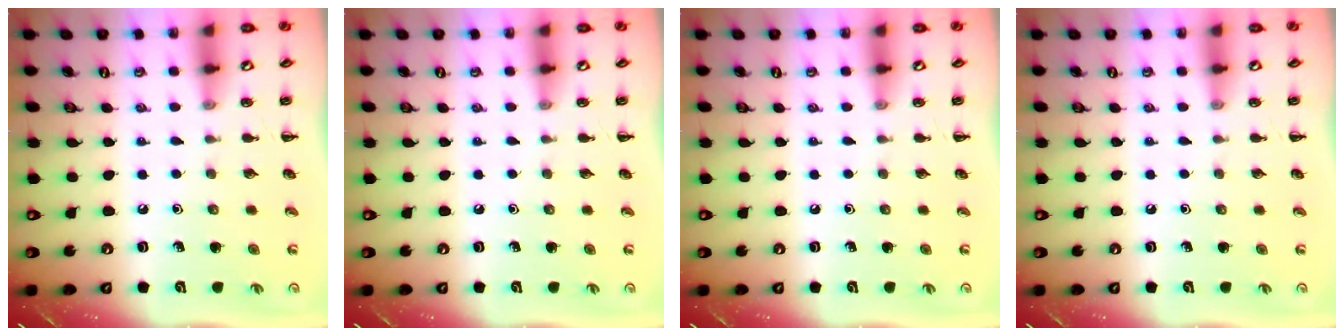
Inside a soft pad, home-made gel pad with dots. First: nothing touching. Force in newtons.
{"total": 0.0}
{"total": 0.0}
{"total": 0.0}